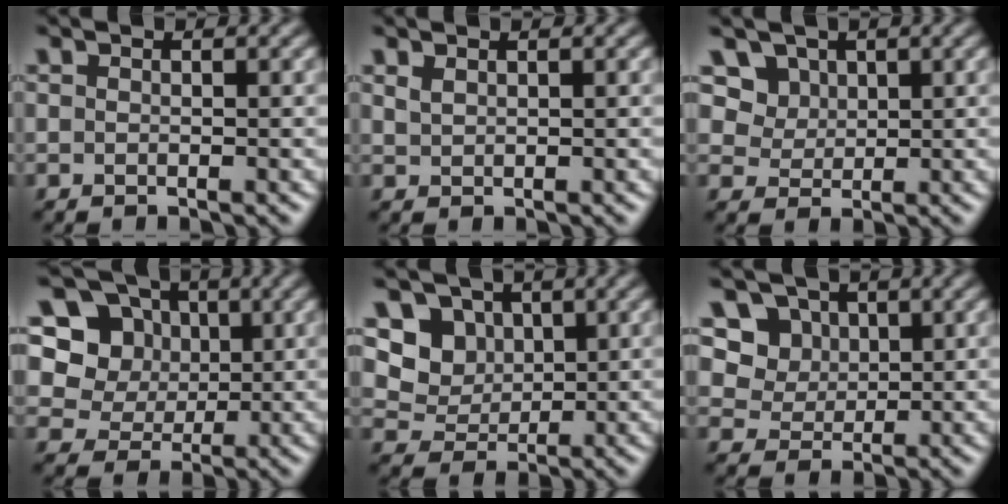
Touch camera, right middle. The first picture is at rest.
{"total": 0.7, "force": [0.6, 0.3, 0.3], "torque": [-0.013, 0.001, 0.016]}
{"total": 4.9, "force": [2.8, 3.6, 1.9], "torque": [-0.050, -0.011, 0.057]}
{"total": 7.5, "force": [2.7, 6.3, 3.0], "torque": [-0.058, 0.007, 0.041]}
{"total": 4.1, "force": [1.5, 3.5, 1.5], "torque": [-0.035, -0.015, 0.034]}
{"total": 6.1, "force": [3.0, 4.8, 2.2], "torque": [-0.047, -0.009, 0.055]}